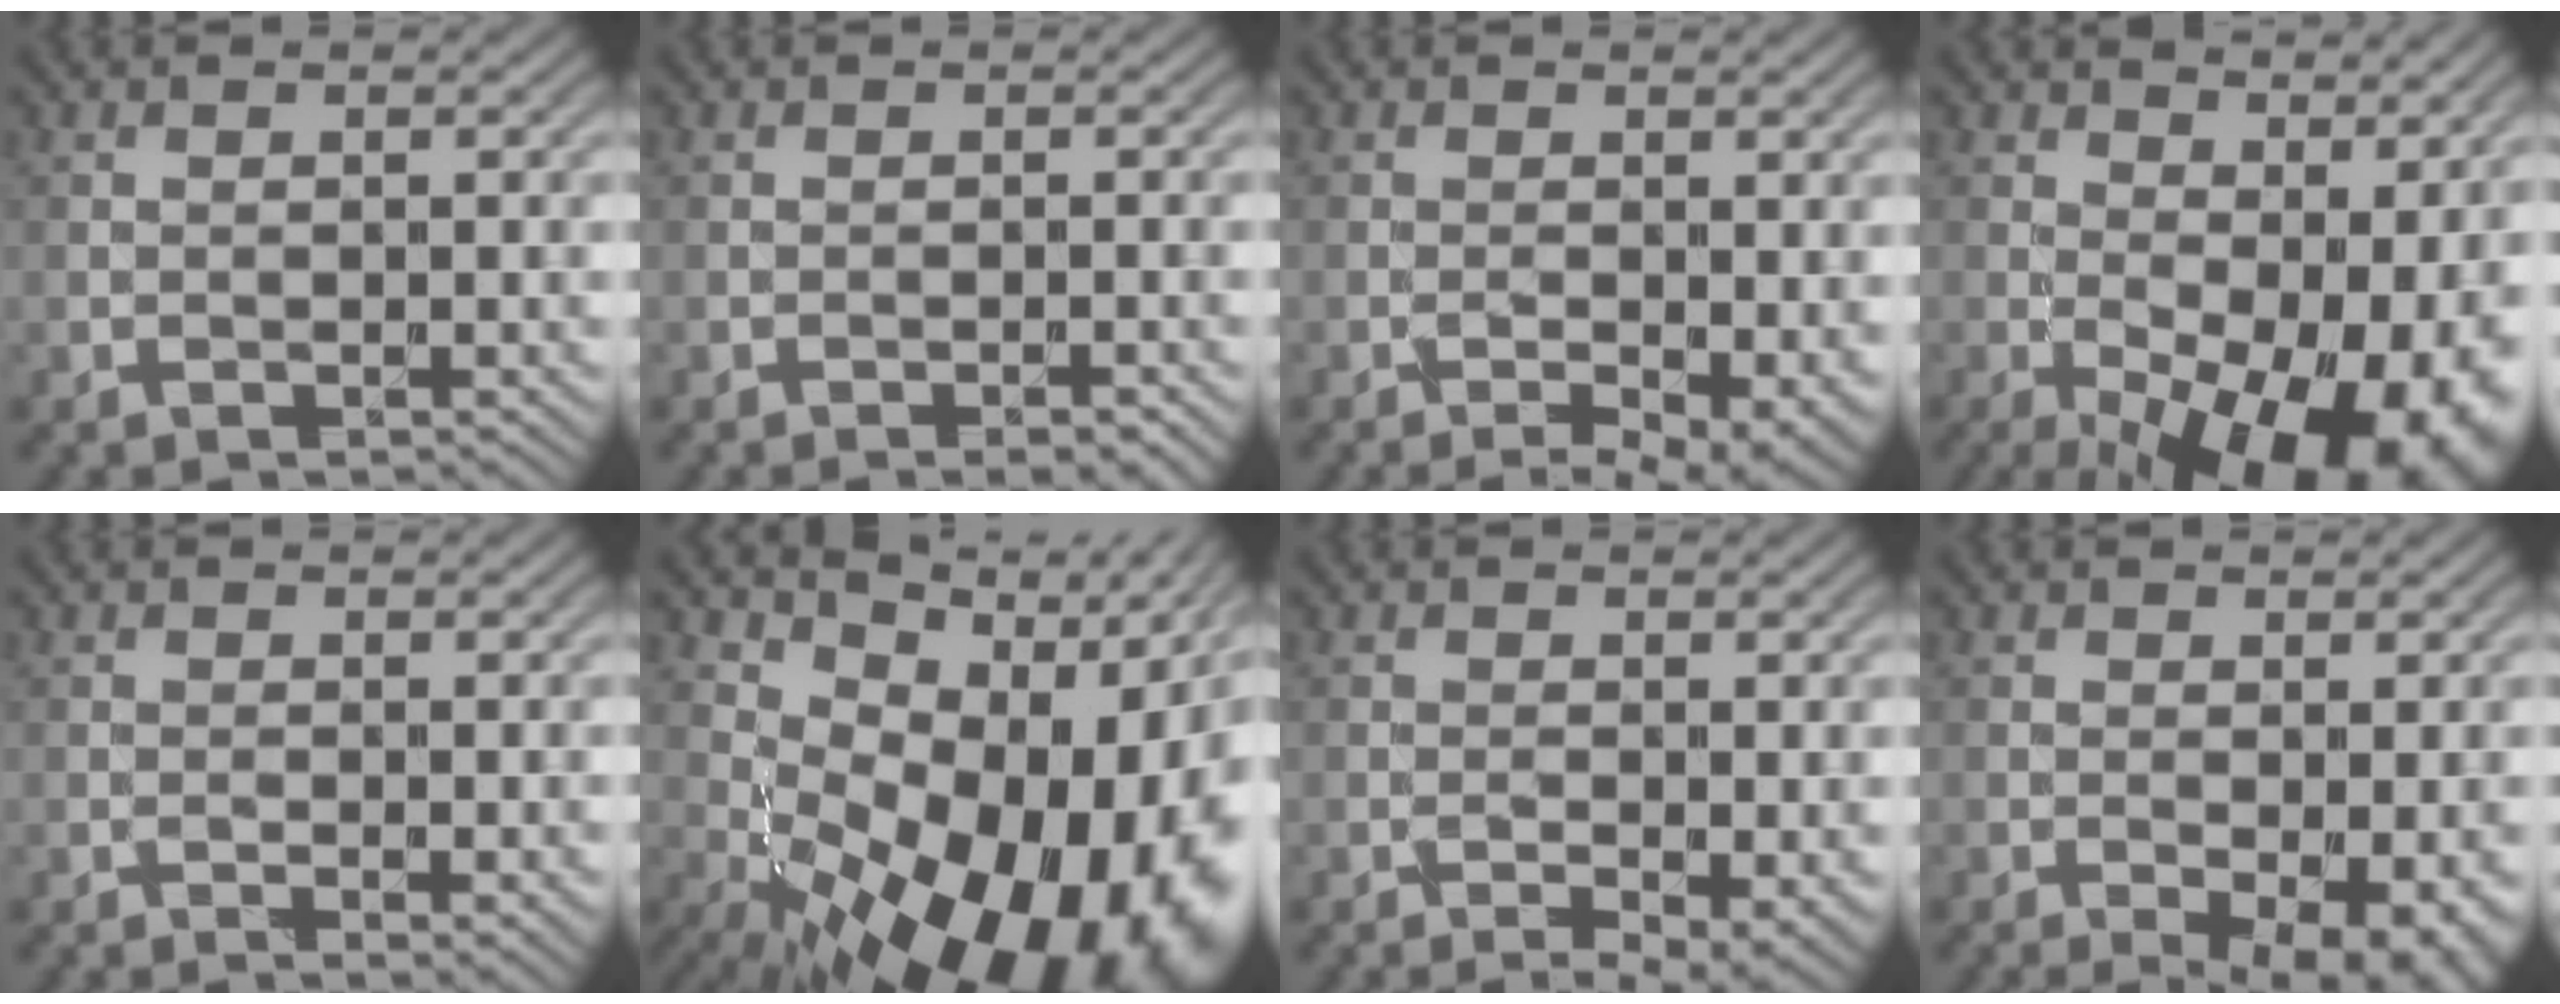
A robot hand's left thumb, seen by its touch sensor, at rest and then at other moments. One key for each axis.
{"total": 1.6, "fx": -1.1, "fy": 0.3, "fz": 1.1, "tx": -0.014, "ty": 0.002, "tz": -0.015}
{"total": 5.4, "fx": -2.0, "fy": 2.0, "fz": 4.6, "tx": -0.066, "ty": -0.012, "tz": -0.018}
{"total": 17.9, "fx": -2.3, "fy": 9.1, "fz": 15.2, "tx": -0.200, "ty": -0.019, "tz": 0.006}
{"total": 1.7, "fx": 0.0, "fy": 0.6, "fz": 1.5, "tx": -0.024, "ty": -0.007, "tz": 0.001}
{"total": 19.5, "fx": -3.1, "fy": 11.5, "fz": 15.4, "tx": -0.195, "ty": -0.025, "tz": -0.030}
{"total": 4.2, "fx": -1.3, "fy": 1.4, "fz": 3.8, "tx": -0.059, "ty": -0.011, "tz": -0.015}
{"total": 6.3, "fx": -2.3, "fy": 2.3, "fz": 5.4, "tx": -0.079, "ty": -0.014, "tz": -0.026}